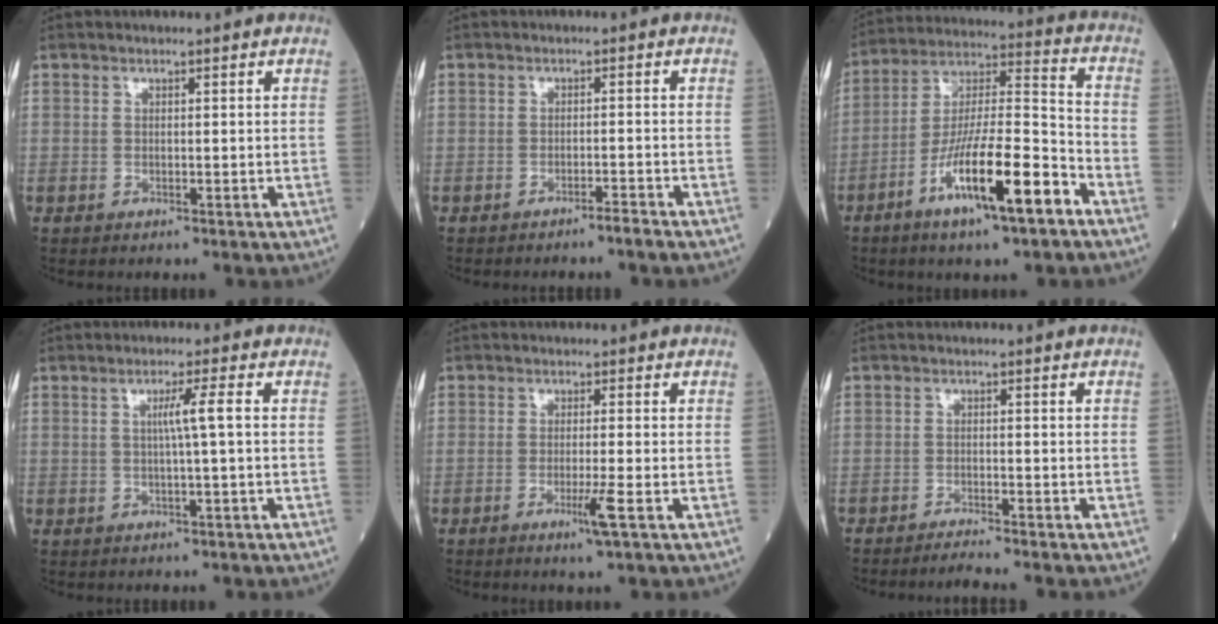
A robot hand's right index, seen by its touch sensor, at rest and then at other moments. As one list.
[{"total": 2.1, "force": [-1.9, -0.4, 1.0], "torque": [-0.014, 0.002, -0.028]}, {"total": 15.9, "force": [-8.1, 1.9, 13.6], "torque": [-0.245, -0.010, -0.142]}, {"total": 3.2, "force": [0.3, -0.8, 3.1], "torque": [-0.056, 0.002, 0.005]}, {"total": 3.3, "force": [-1.4, -0.7, 2.9], "torque": [-0.052, -0.010, -0.027]}, {"total": 3.0, "force": [-2.8, -0.8, 0.8], "torque": [-0.014, -0.009, -0.046]}]